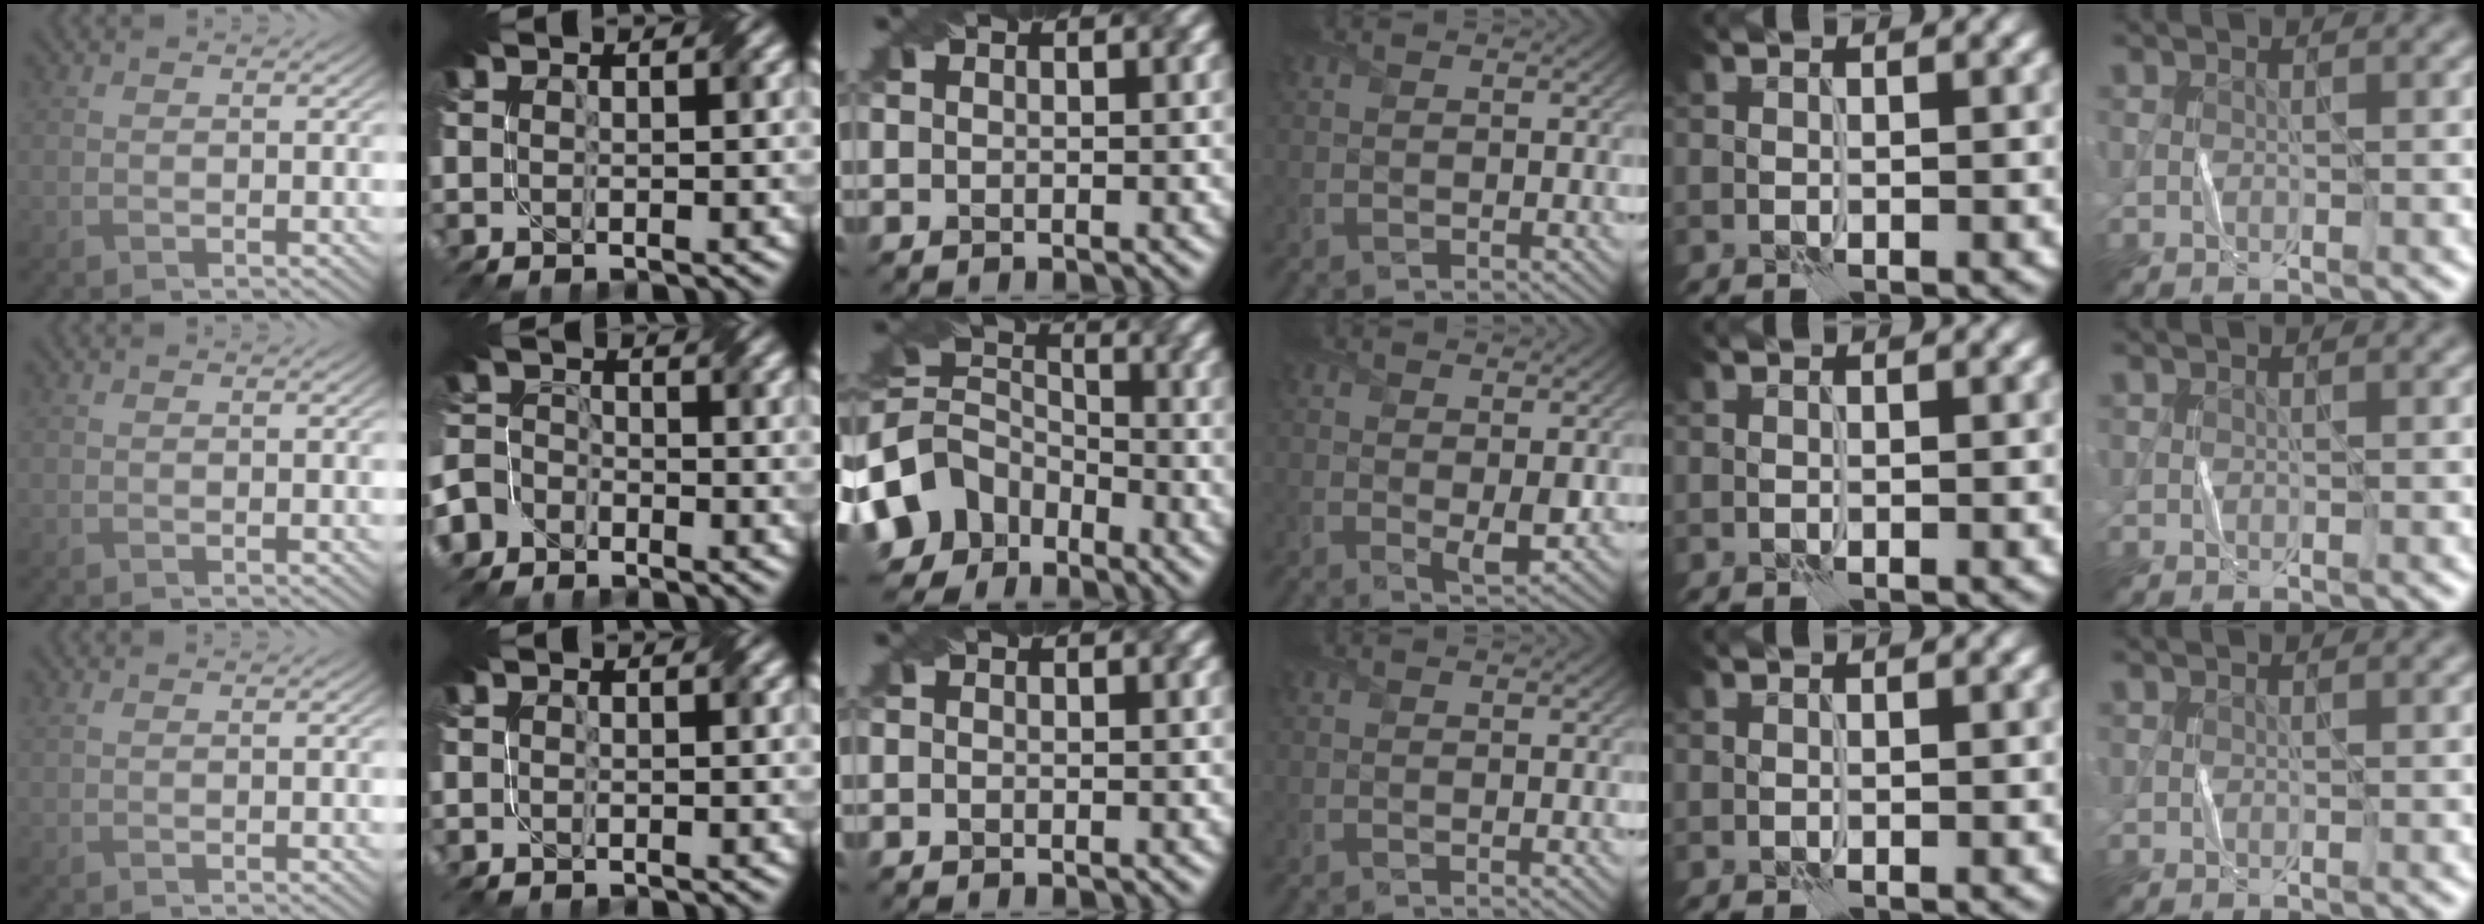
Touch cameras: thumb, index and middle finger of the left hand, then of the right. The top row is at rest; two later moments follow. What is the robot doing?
{"motion": "fold", "object": "paper"}